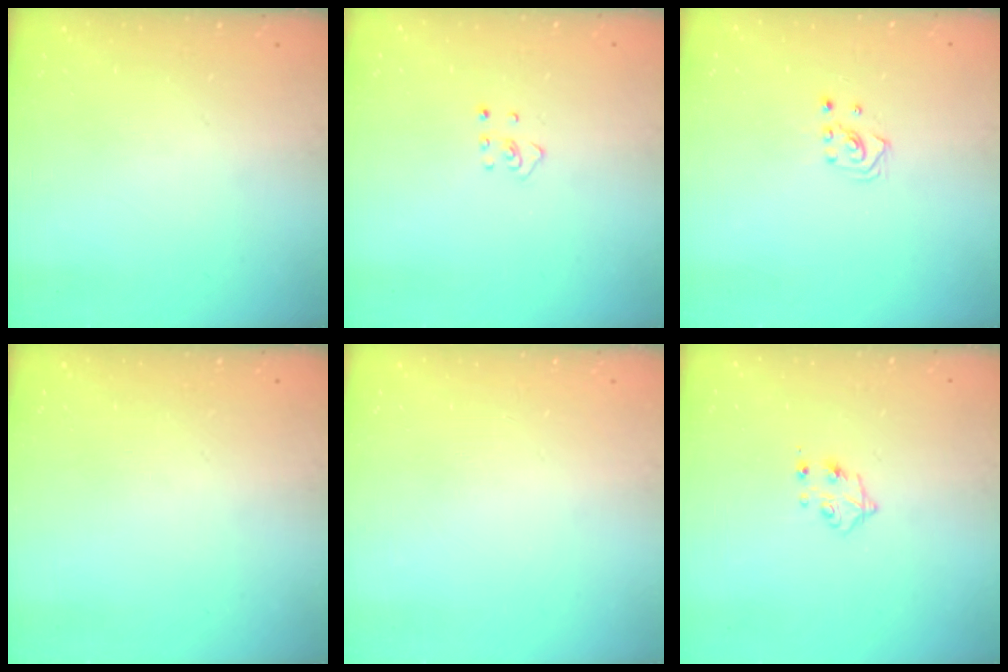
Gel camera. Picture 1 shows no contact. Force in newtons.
{"total": 2.4, "press": 2.3, "slide": 0.4}
{"total": 2.8, "press": 2.8, "slide": 0.3}
{"total": 0.0}
{"total": 0.0}
{"total": 4.9, "press": 4.8, "slide": 0.7}